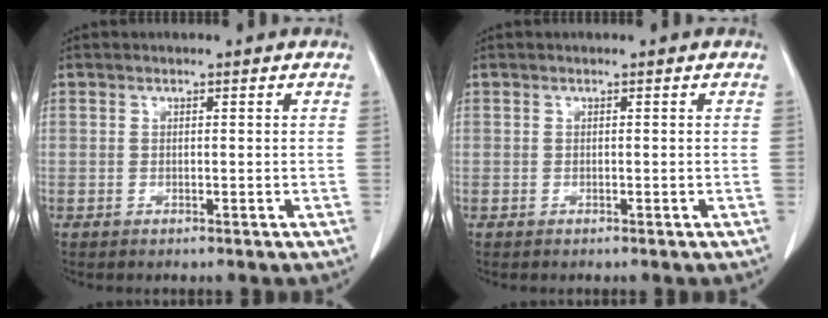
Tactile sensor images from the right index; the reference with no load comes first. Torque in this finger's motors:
{"motor_torque": [0.00, 0.00, 0.00, 0.00]}